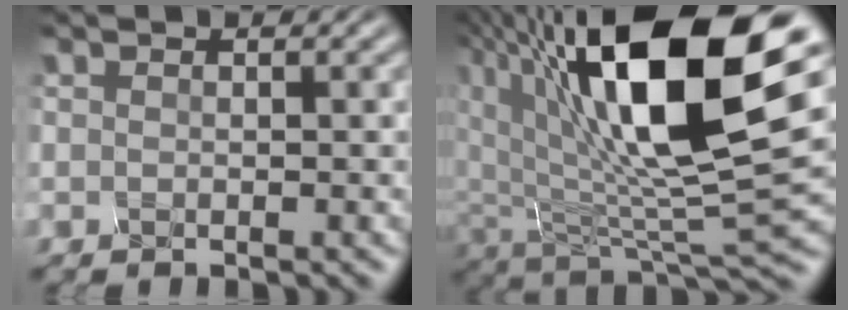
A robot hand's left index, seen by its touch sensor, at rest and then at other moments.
{"total": 15.1, "force": [5.2, 5.3, 13.2], "torque": [-0.227, -0.001, 0.090]}